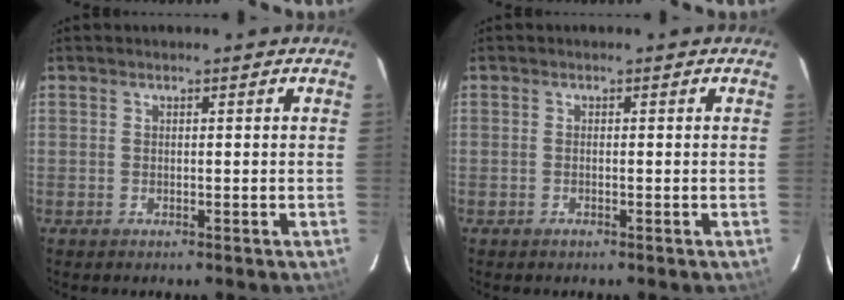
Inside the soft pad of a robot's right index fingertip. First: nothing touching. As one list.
[{"total": 0.6, "force": [-0.3, 0.1, 0.5], "torque": [-0.008, 0.003, -0.007]}]